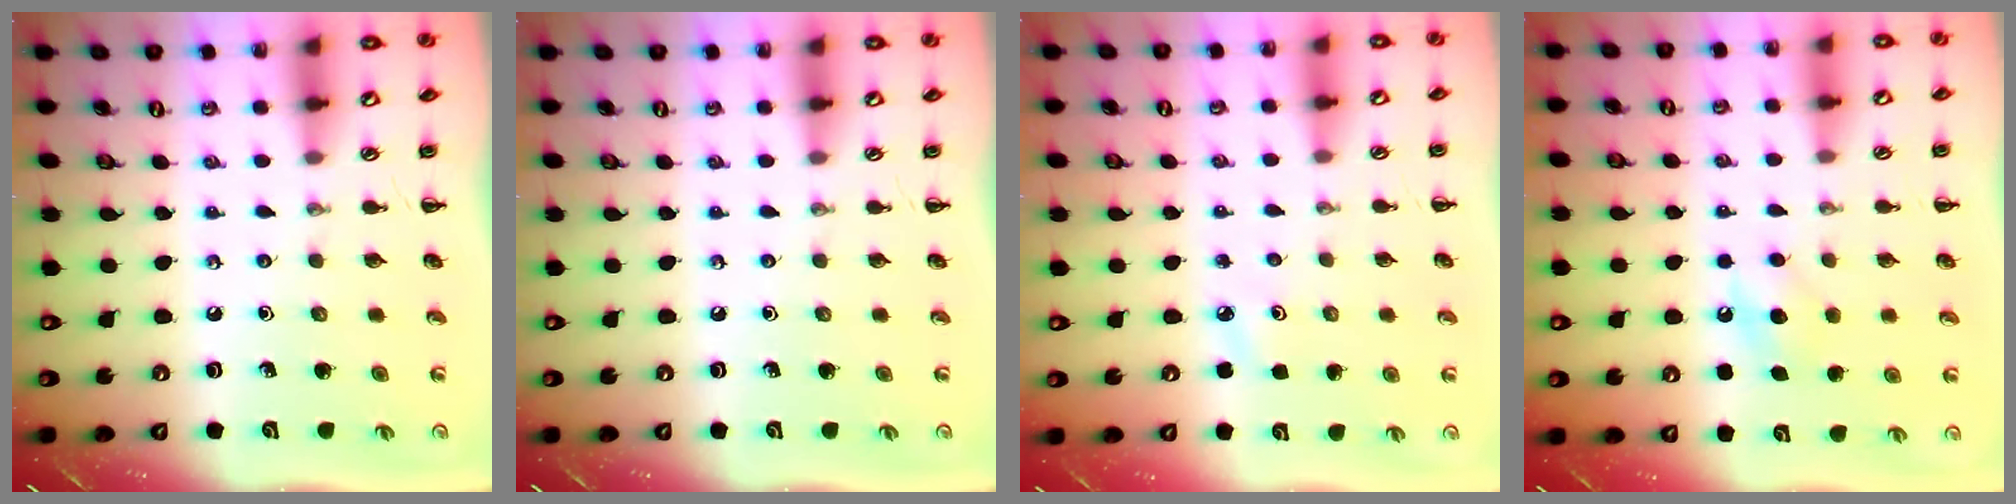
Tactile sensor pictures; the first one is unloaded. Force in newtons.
{"total": 0.0}
{"total": 4.0, "press": 3.8, "slide": 1.3}
{"total": 7.6, "press": 7.4, "slide": 1.8}